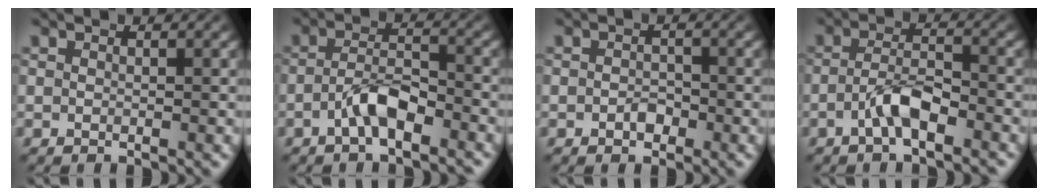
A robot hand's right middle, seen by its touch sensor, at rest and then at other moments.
{"total": 3.5, "force": [-1.9, 1.3, 2.7], "torque": [-0.050, 0.010, -0.040]}
{"total": 1.4, "force": [-0.6, 0.9, 0.8], "torque": [-0.014, 0.000, -0.011]}
{"total": 3.3, "force": [-1.8, 1.0, 2.6], "torque": [-0.054, 0.008, -0.038]}